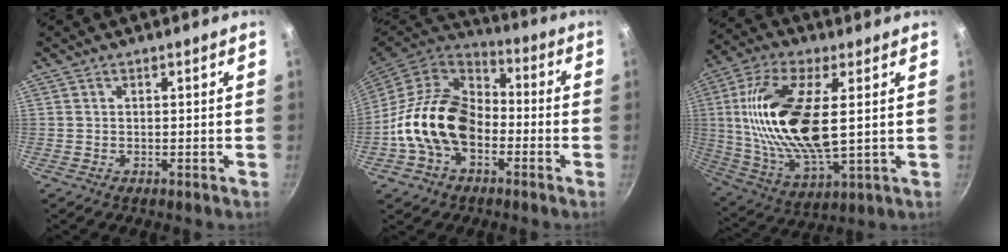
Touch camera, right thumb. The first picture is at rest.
{"total": 18.4, "force": [-4.0, 12.9, 12.5], "torque": [-0.193, 0.042, -0.088]}
{"total": 21.6, "force": [3.2, 9.2, 19.3], "torque": [-0.383, -0.009, 0.061]}